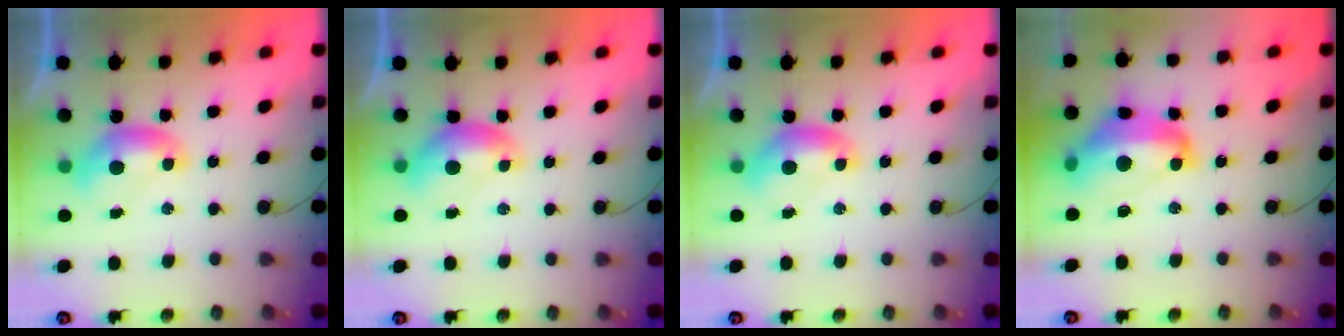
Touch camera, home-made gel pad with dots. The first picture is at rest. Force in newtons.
{"total": 0.5, "press": 0.2, "slide": 0.5}
{"total": 0.0}
{"total": 11.7, "press": 11.6, "slide": 1.2}